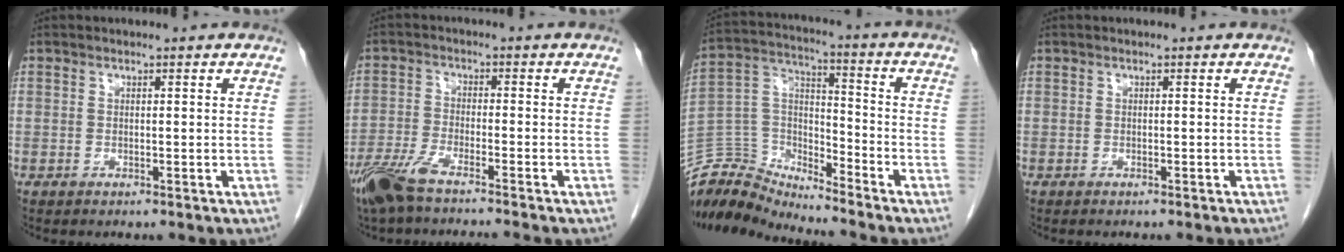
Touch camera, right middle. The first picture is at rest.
{"total": 7.7, "force": [-6.3, 0.2, 4.5], "torque": [-0.084, -0.023, -0.117]}
{"total": 10.0, "force": [-9.9, 1.0, -0.8], "torque": [0.018, 0.057, -0.197]}
{"total": 0.9, "force": [-0.7, -0.1, 0.4], "torque": [0.004, 0.004, -0.009]}